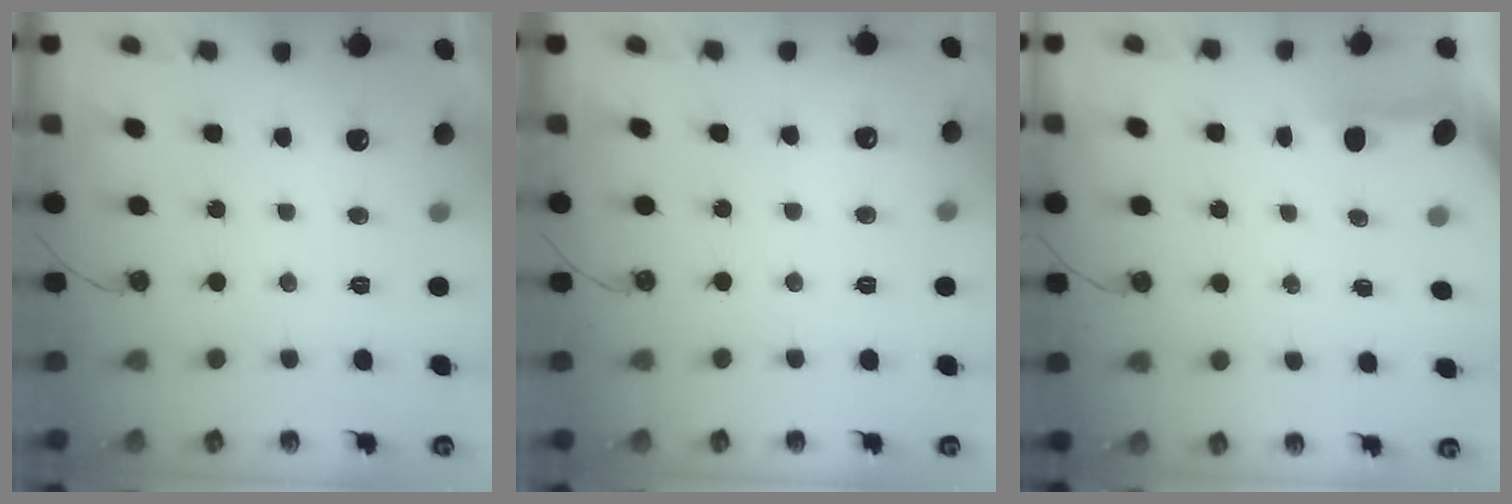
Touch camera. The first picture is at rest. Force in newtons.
{"total": 3.8, "press": 3.8, "slide": 0.5}
{"total": 3.4, "press": 3.4, "slide": 0.3}